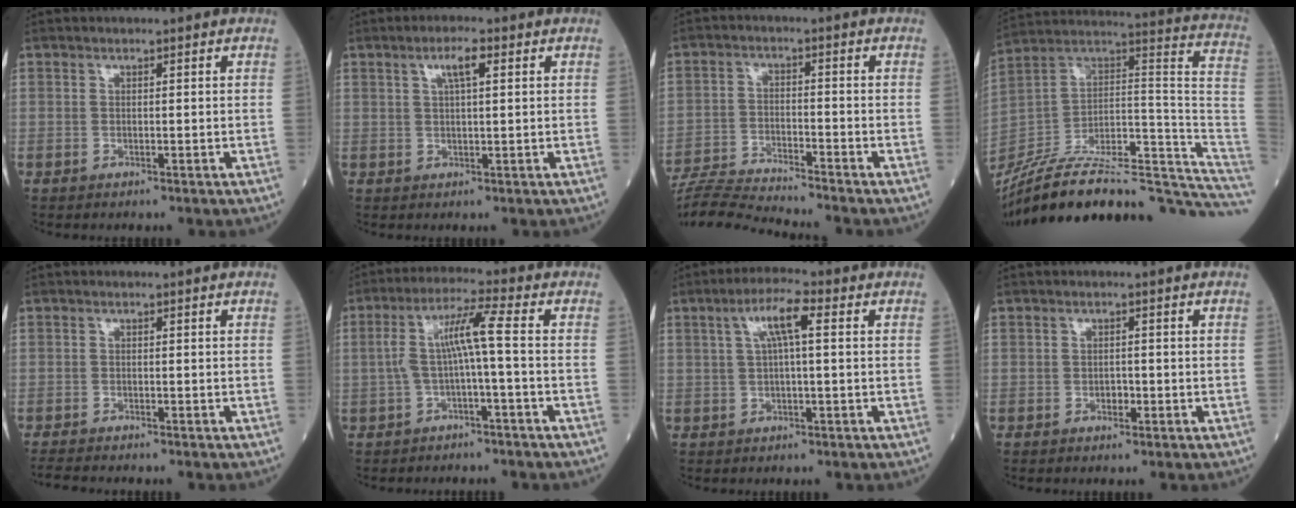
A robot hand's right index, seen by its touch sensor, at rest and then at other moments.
{"total": 3.6, "force": [1.5, 0.6, 3.2], "torque": [-0.061, 0.006, 0.026]}
{"total": 10.4, "force": [-10.0, -1.7, 2.4], "torque": [-0.038, -0.012, -0.180]}
{"total": 33.8, "force": [-28.2, 5.2, 17.8], "torque": [-0.221, 0.009, -0.417]}
{"total": 3.8, "force": [-3.5, 0.2, 1.4], "torque": [-0.024, -0.013, -0.058]}
{"total": 6.5, "force": [-0.7, -0.3, 6.5], "torque": [-0.130, 0.030, -0.009]}
{"total": 5.8, "force": [1.6, 0.7, 5.5], "torque": [-0.105, 0.019, 0.028]}
{"total": 1.2, "force": [-0.5, 0.7, 0.8], "torque": [-0.010, 0.003, -0.009]}